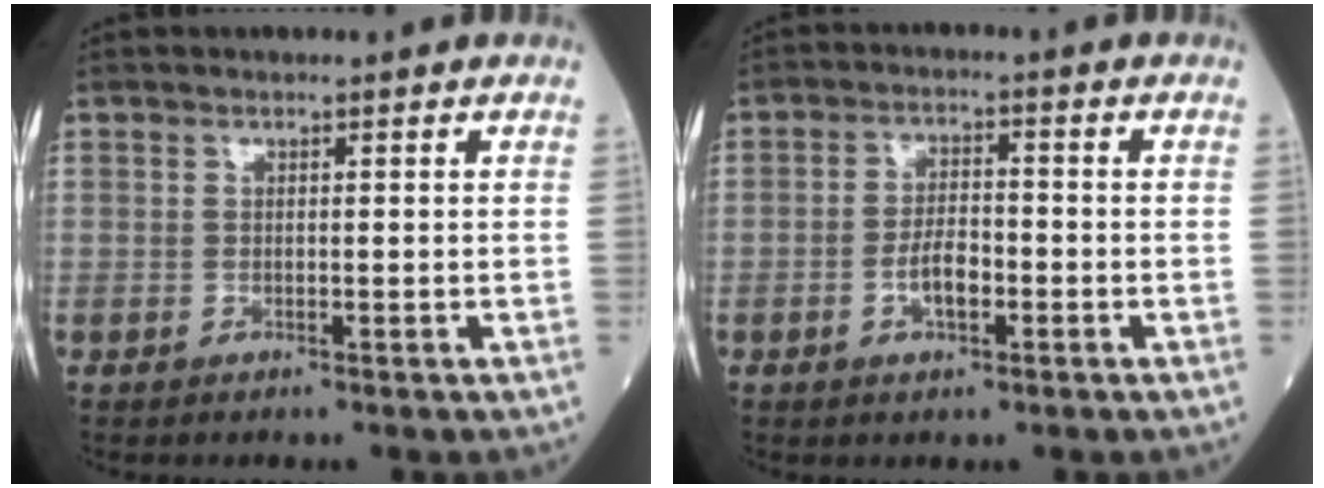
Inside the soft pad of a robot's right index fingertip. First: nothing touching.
{"total": 4.6, "force": [-1.6, 1.9, 3.9], "torque": [-0.074, 0.005, -0.030]}